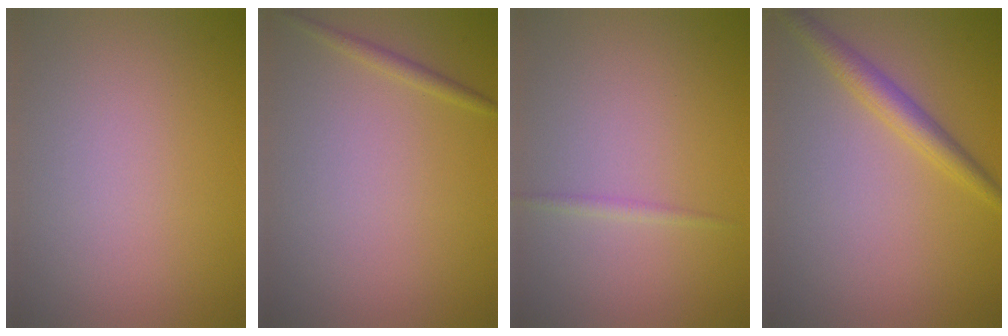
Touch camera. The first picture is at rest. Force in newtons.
{"total": 1.0, "press": 1.0, "slide": 0.1}
{"total": 0.7, "press": 0.7, "slide": 0.0}
{"total": 2.7, "press": 2.7, "slide": 0.1}